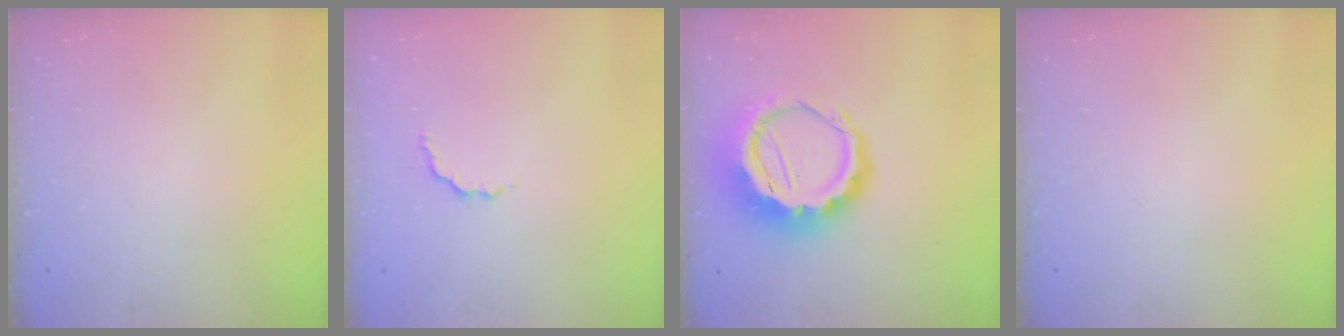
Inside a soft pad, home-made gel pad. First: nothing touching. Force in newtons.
{"total": 3.2, "press": 3.1, "slide": 0.5}
{"total": 13.2, "press": 12.9, "slide": 2.8}
{"total": 0.0}